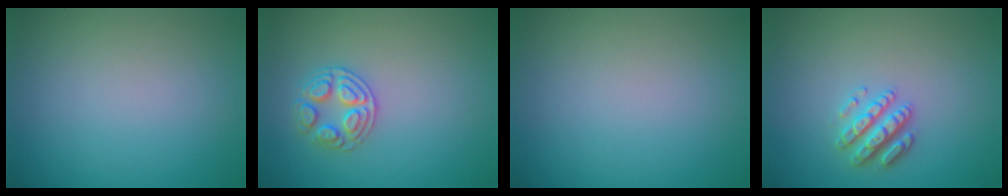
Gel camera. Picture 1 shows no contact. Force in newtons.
{"total": 2.6, "press": 2.6, "slide": 0.4}
{"total": 0.0}
{"total": 2.8, "press": 2.7, "slide": 0.8}